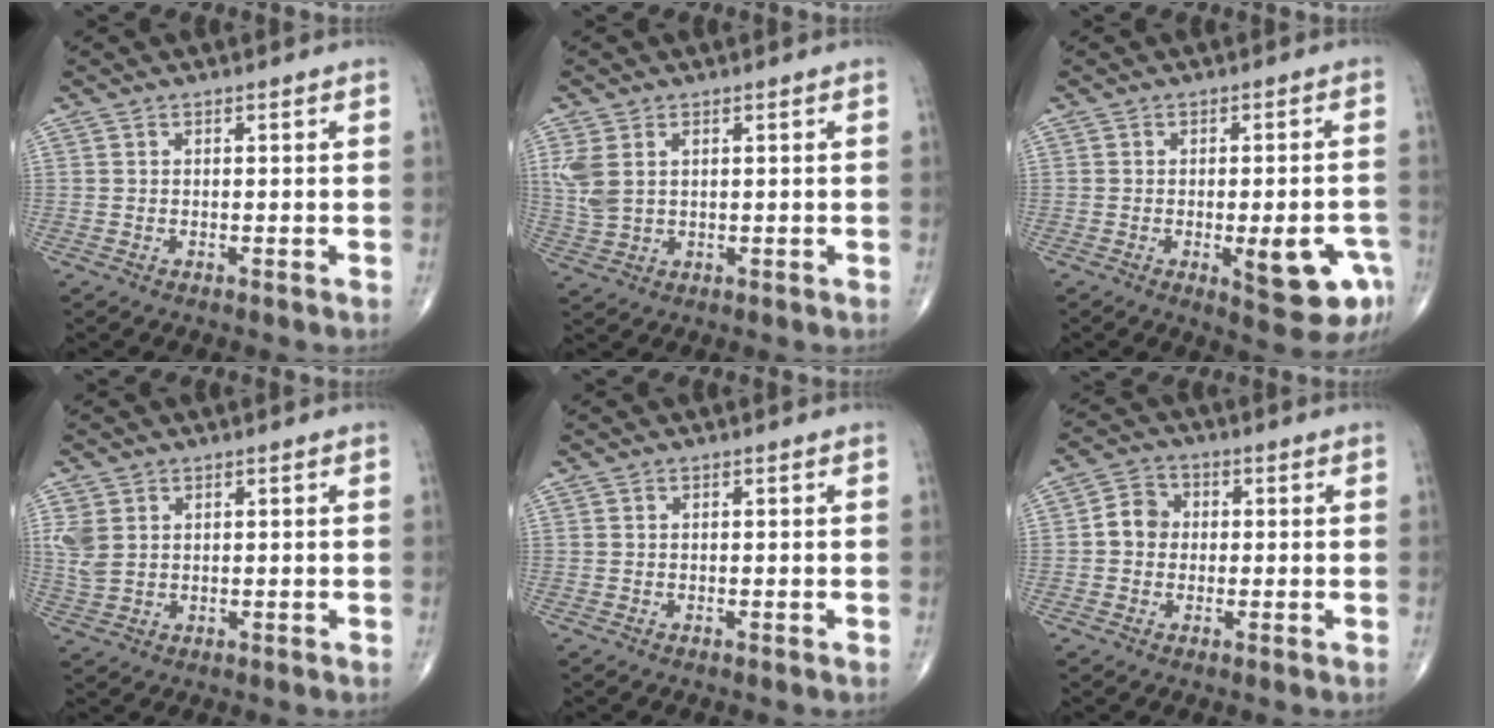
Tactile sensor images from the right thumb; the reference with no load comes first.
{"total": 5.6, "force": [1.6, 3.4, 4.1], "torque": [-0.106, 0.004, 0.041]}
{"total": 10.6, "force": [-3.8, 3.5, 9.2], "torque": [-0.094, 0.010, -0.038]}
{"total": 4.5, "force": [1.4, 3.3, 2.7], "torque": [-0.062, -0.001, 0.036]}
{"total": 0.0}
{"total": 5.0, "force": [-0.1, 4.4, 2.4], "torque": [-0.028, 0.014, -0.011]}